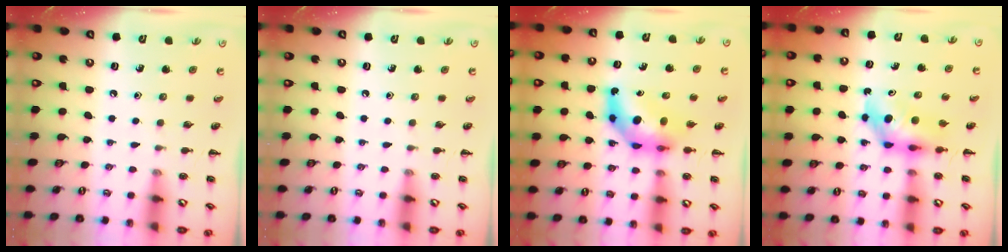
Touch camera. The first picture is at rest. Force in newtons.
{"total": 0.0}
{"total": 7.6, "press": 7.2, "slide": 2.3}
{"total": 5.2, "press": 5.1, "slide": 0.8}